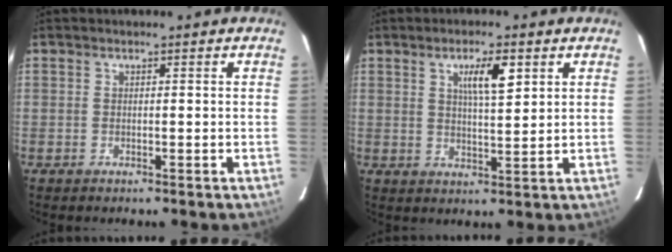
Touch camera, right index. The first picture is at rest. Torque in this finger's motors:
{"motor_torque": [0.24, 0.05, 0.26, 0.08]}